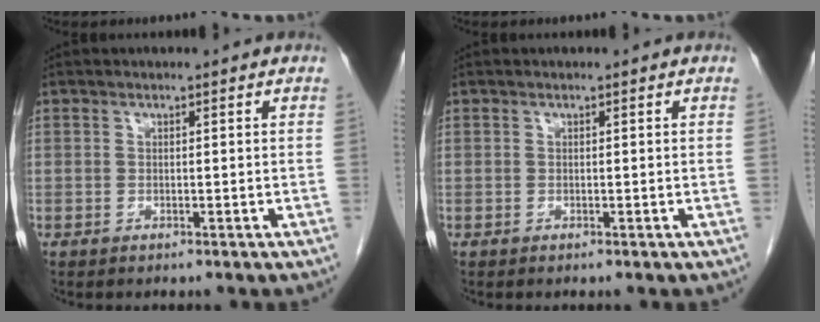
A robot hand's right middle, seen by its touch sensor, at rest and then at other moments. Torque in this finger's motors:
{"motor_torque": [0.02, 0.06, 0.03, 0.00]}